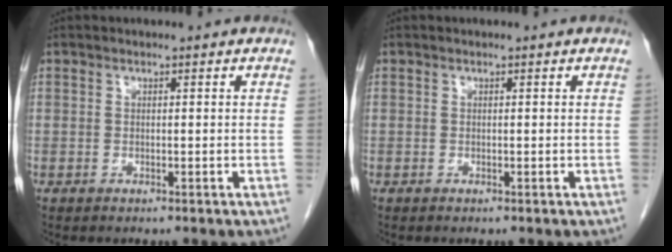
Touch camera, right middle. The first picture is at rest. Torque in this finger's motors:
{"motor_torque": [0.16, 0.15, -0.01, 0.01]}